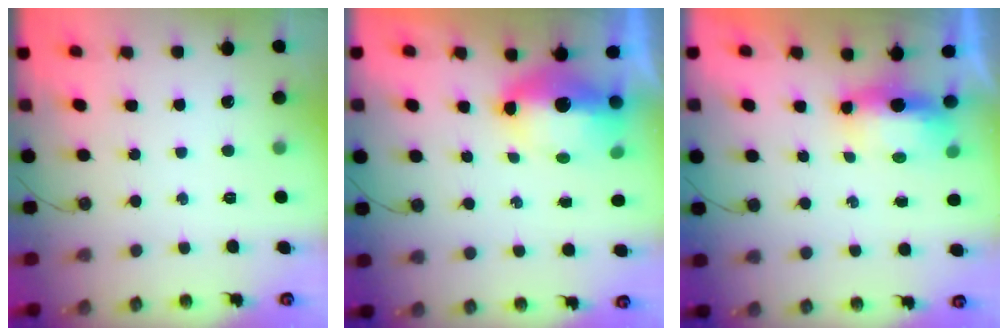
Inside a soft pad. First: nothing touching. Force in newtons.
{"total": 10.3, "press": 9.7, "slide": 3.5}
{"total": 7.0, "press": 6.6, "slide": 2.2}